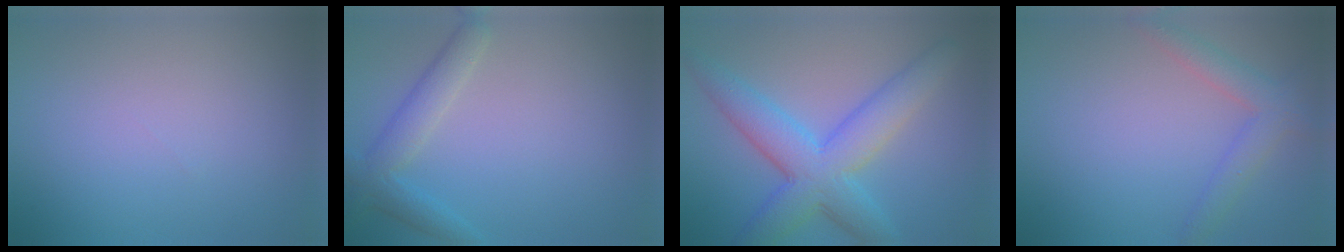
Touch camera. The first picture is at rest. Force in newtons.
{"total": 3.2, "press": 3.2, "slide": 0.2}
{"total": 7.3, "press": 7.3, "slide": 0.1}
{"total": 3.0, "press": 3.0, "slide": 0.2}